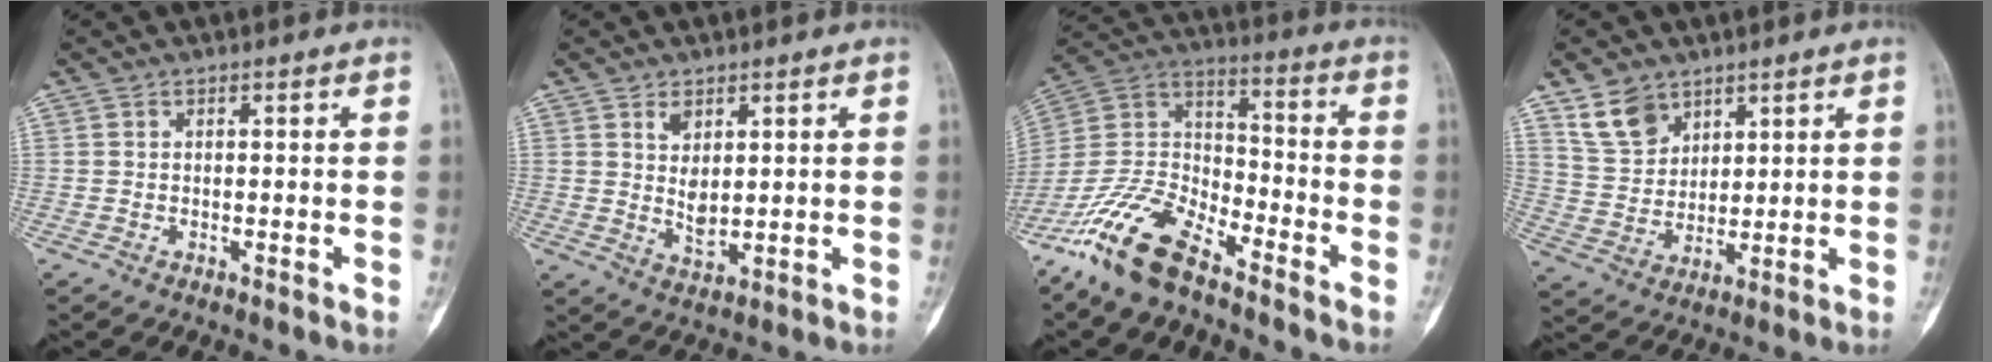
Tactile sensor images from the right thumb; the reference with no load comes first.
{"total": 4.7, "force": [1.8, 2.6, 3.5], "torque": [-0.052, -0.021, 0.039]}
{"total": 15.6, "force": [-11.4, 5.8, 8.9], "torque": [-0.171, 0.064, -0.224]}
{"total": 8.0, "force": [5.4, 5.3, 2.8], "torque": [-0.034, -0.027, 0.114]}